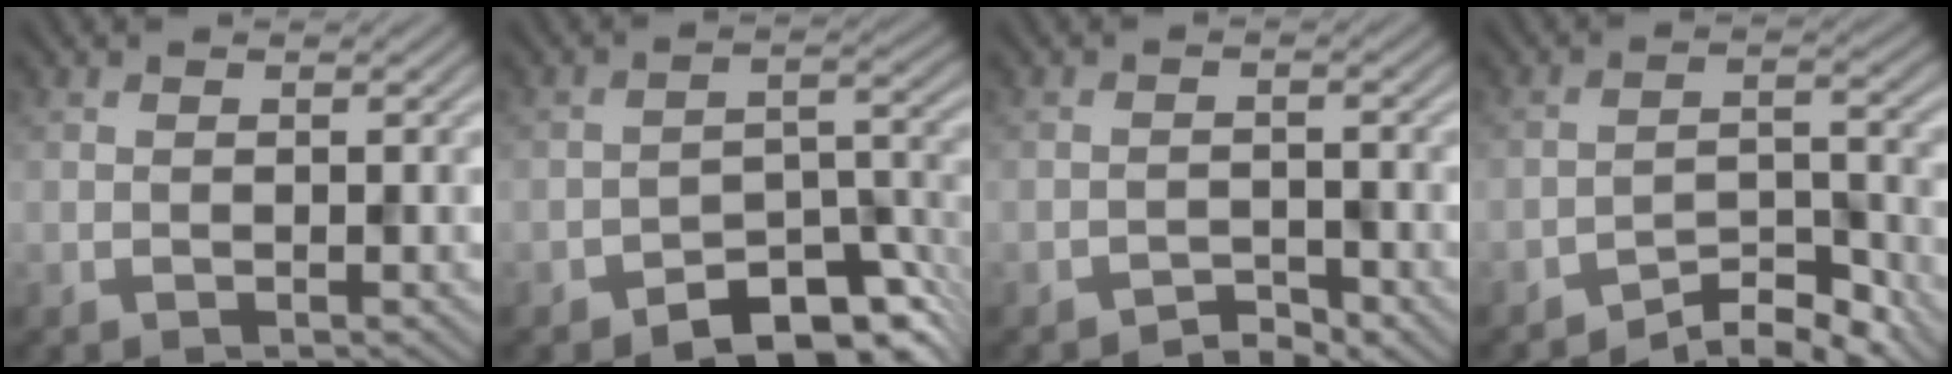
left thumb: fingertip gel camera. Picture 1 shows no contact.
{"total": 7.8, "force": [-5.5, 3.4, 4.3], "torque": [-0.050, 0.000, -0.099]}
{"total": 2.0, "force": [-1.8, 0.5, 0.6], "torque": [-0.005, 0.005, -0.036]}
{"total": 5.7, "force": [-4.9, 1.3, 2.6], "torque": [-0.037, 0.008, -0.088]}